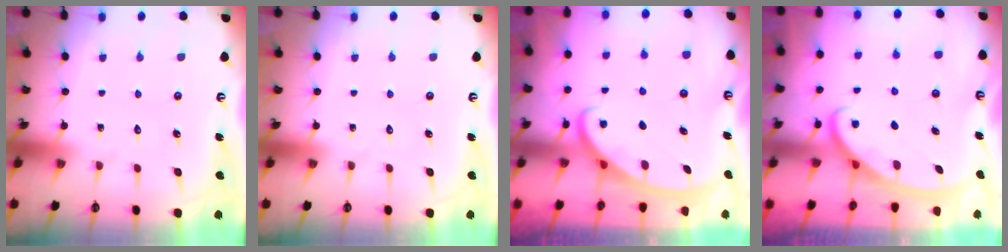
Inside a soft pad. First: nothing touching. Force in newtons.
{"total": 0.0}
{"total": 2.7, "press": 2.6, "slide": 0.4}
{"total": 2.6, "press": 2.6, "slide": 0.4}